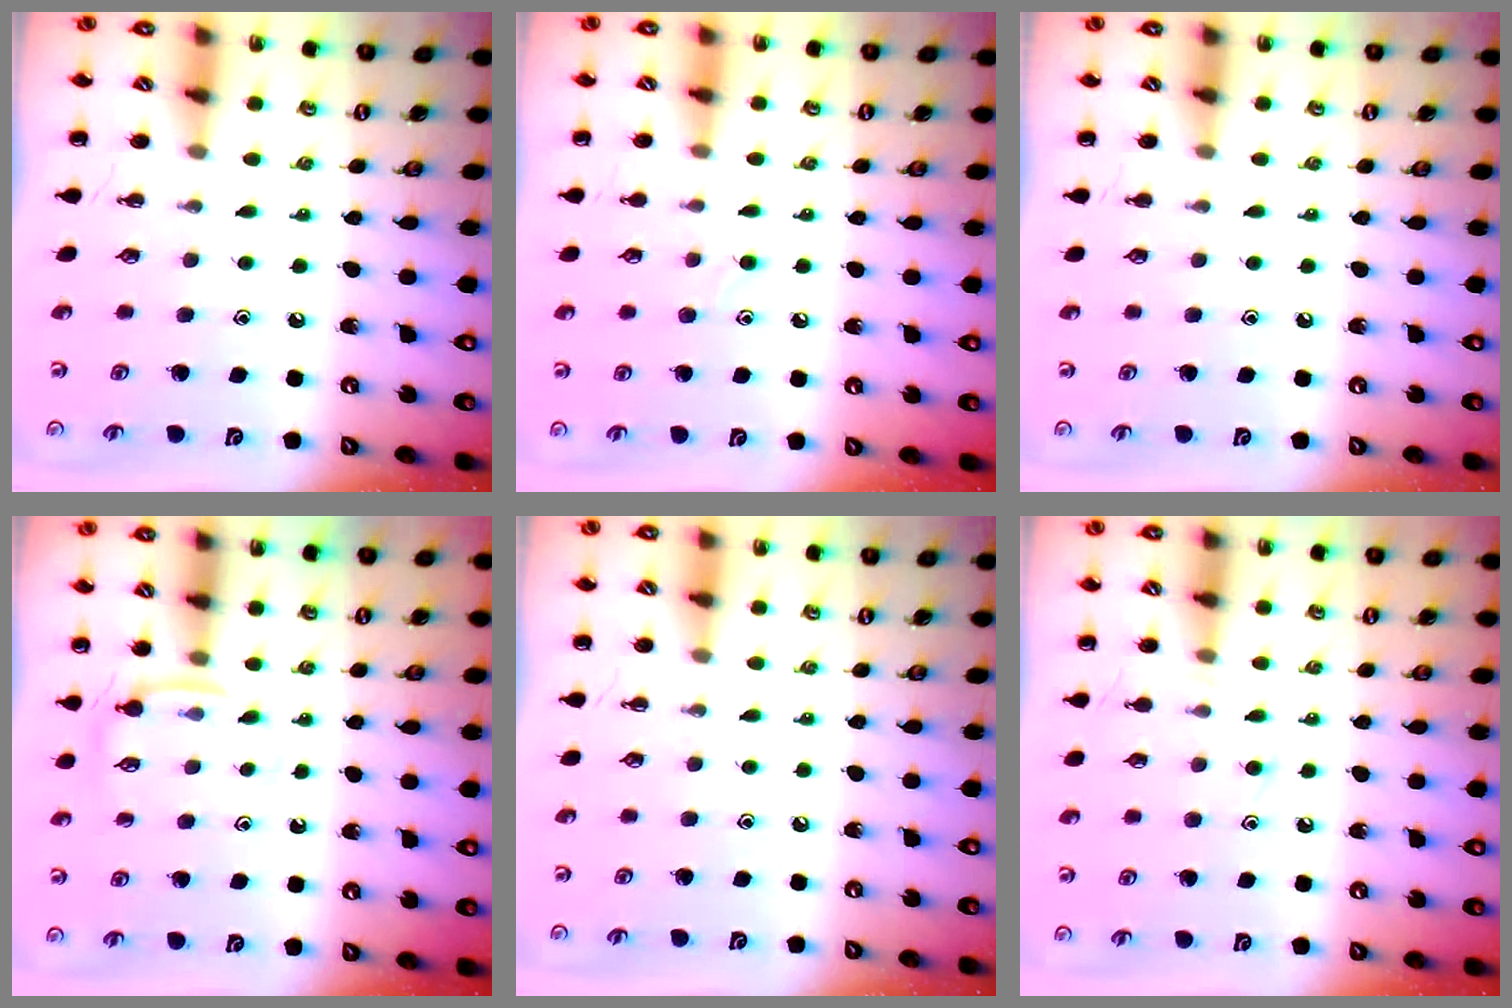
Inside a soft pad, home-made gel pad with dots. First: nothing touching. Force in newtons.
{"total": 7.0, "press": 6.6, "slide": 2.1}
{"total": 0.0}
{"total": 4.6, "press": 4.4, "slide": 1.3}
{"total": 0.0}
{"total": 6.3, "press": 6.0, "slide": 1.9}